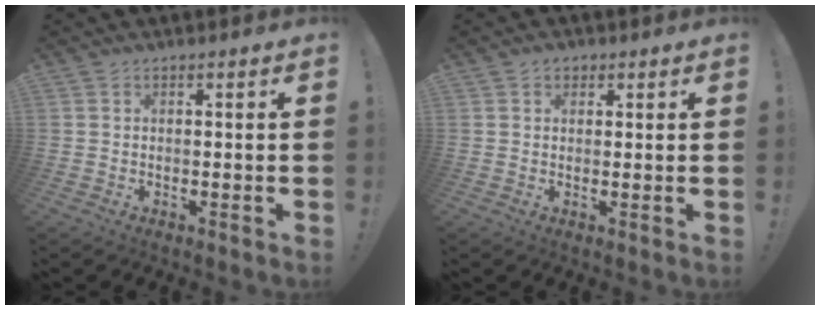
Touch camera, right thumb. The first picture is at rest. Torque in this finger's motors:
{"motor_torque": [-0.13, 0.67, 0.13, -0.17, -0.03]}